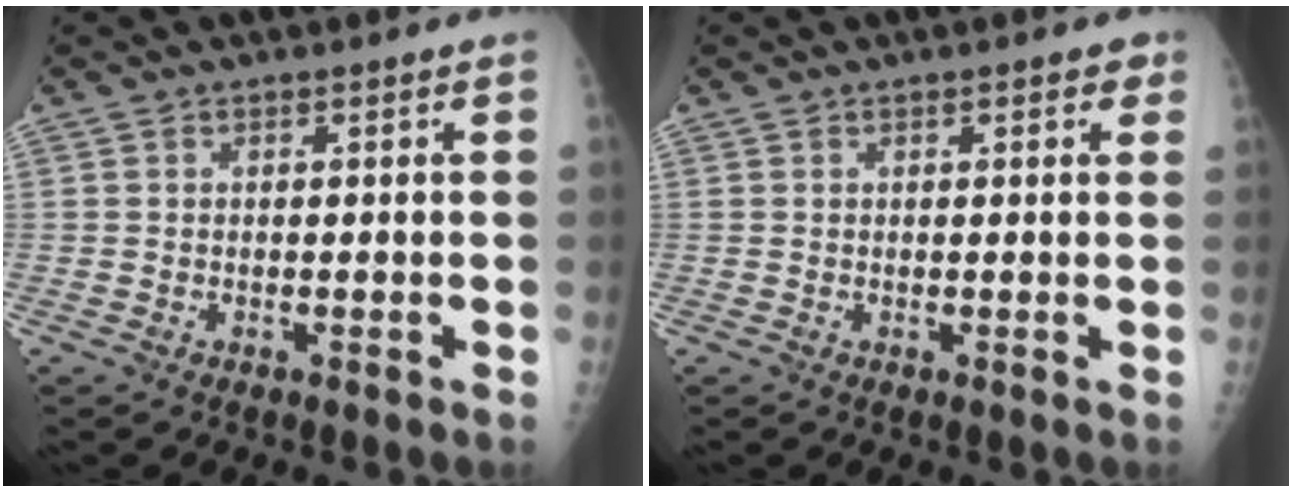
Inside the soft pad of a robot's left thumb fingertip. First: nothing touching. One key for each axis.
{"total": 2.4, "fx": 1.3, "fy": 1.0, "fz": 1.7, "tx": -0.011, "ty": -0.001, "tz": 0.012}